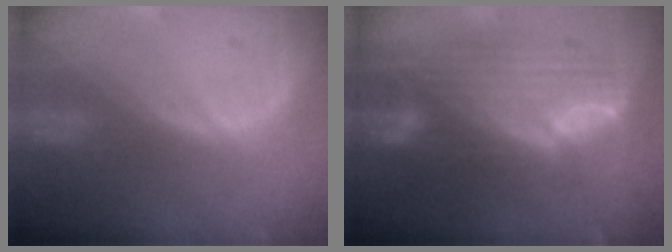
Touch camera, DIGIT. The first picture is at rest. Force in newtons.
{"total": 11.1, "press": 11.1, "slide": 1.1}